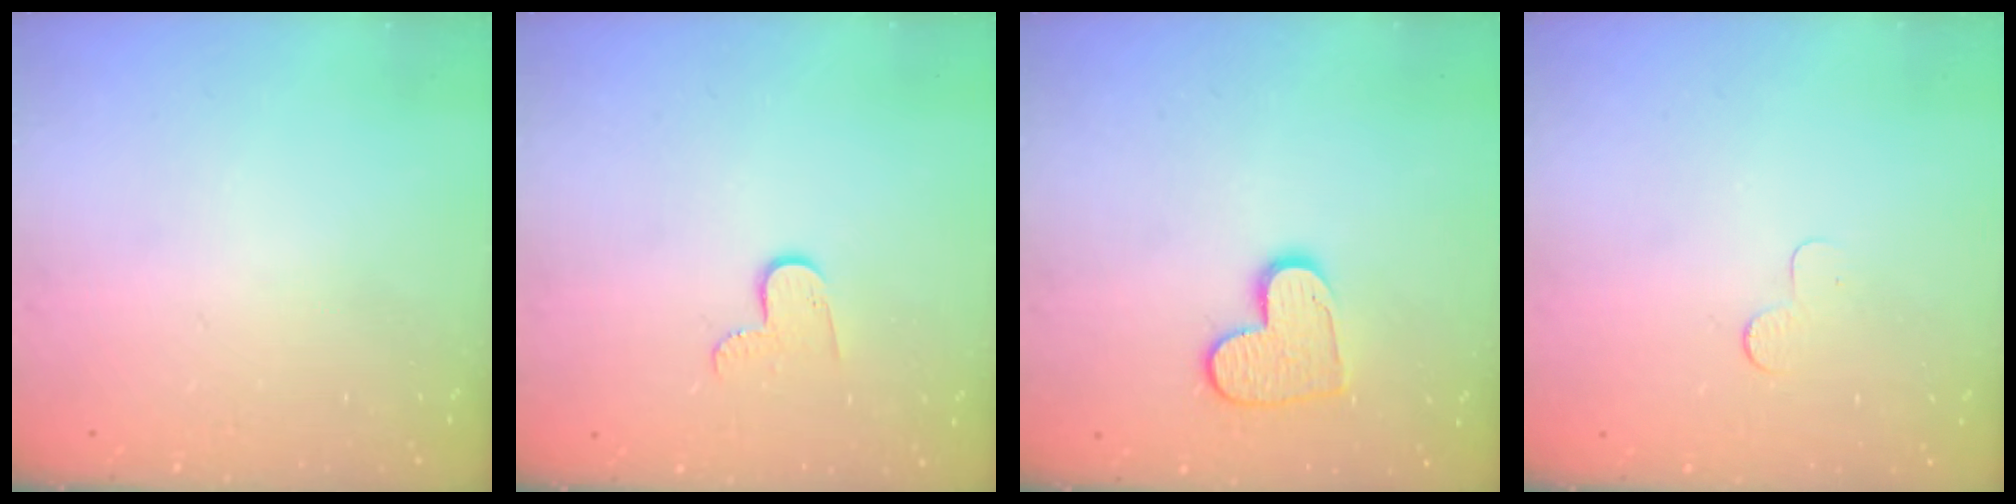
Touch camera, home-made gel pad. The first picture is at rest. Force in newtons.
{"total": 5.7, "press": 5.7, "slide": 0.5}
{"total": 9.9, "press": 9.9, "slide": 0.4}
{"total": 2.6, "press": 2.6, "slide": 0.2}